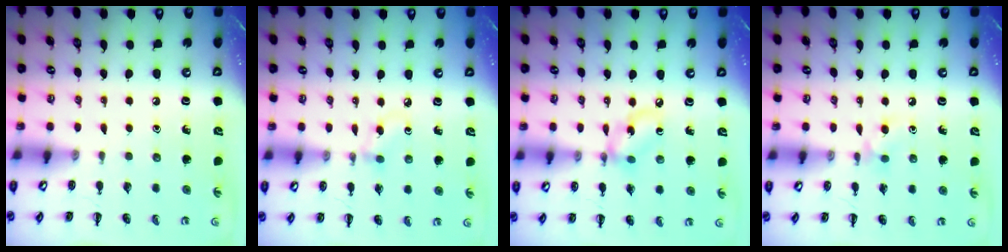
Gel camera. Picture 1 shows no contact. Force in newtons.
{"total": 5.1, "press": 4.8, "slide": 1.8}
{"total": 6.5, "press": 6.3, "slide": 1.5}
{"total": 6.1, "press": 5.8, "slide": 2.1}